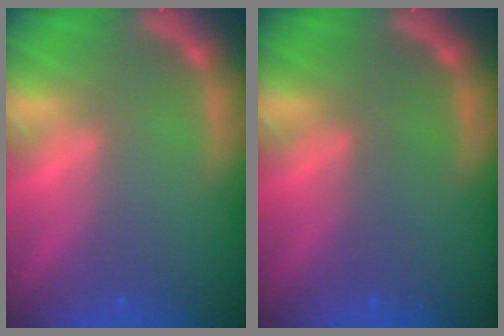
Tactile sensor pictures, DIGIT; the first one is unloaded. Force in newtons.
{"total": 0.0}